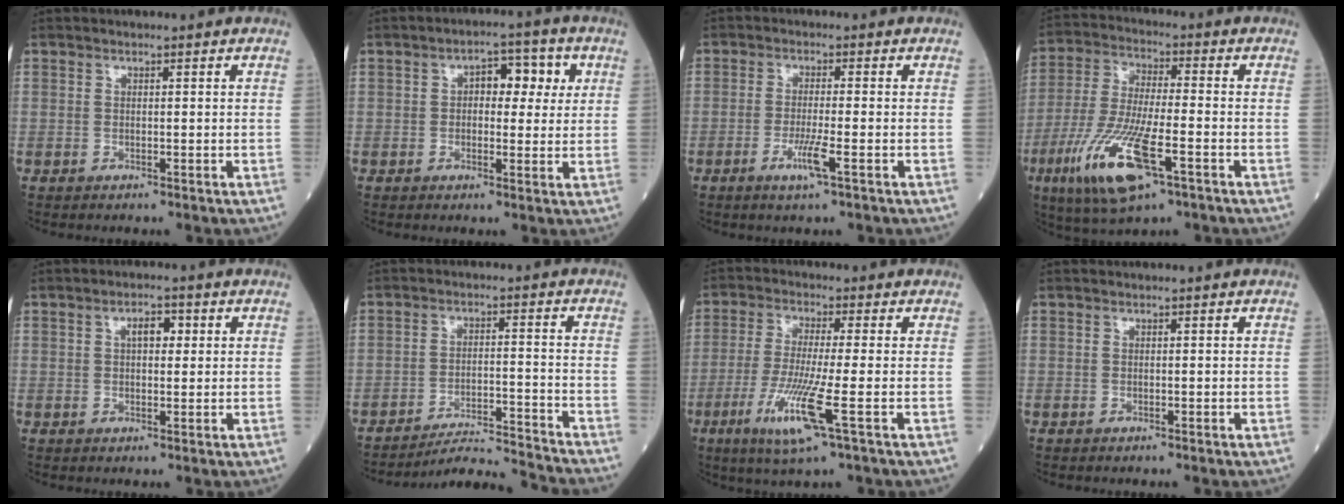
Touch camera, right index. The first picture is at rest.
{"total": 6.2, "force": [1.5, 3.2, 5.0], "torque": [-0.064, 0.021, 0.019]}
{"total": 3.9, "force": [-1.7, -0.2, 3.6], "torque": [-0.071, -0.009, -0.034]}
{"total": 14.2, "force": [-6.3, 2.9, 12.4], "torque": [-0.260, -0.026, -0.112]}
{"total": 3.2, "force": [1.0, 1.5, 2.7], "torque": [-0.046, 0.008, 0.014]}
{"total": 10.5, "force": [-10.1, -2.6, 0.8], "torque": [-0.013, -0.004, -0.166]}
{"total": 9.5, "force": [-3.5, -0.5, 8.8], "torque": [-0.182, -0.027, -0.070]}
{"total": 0.0}